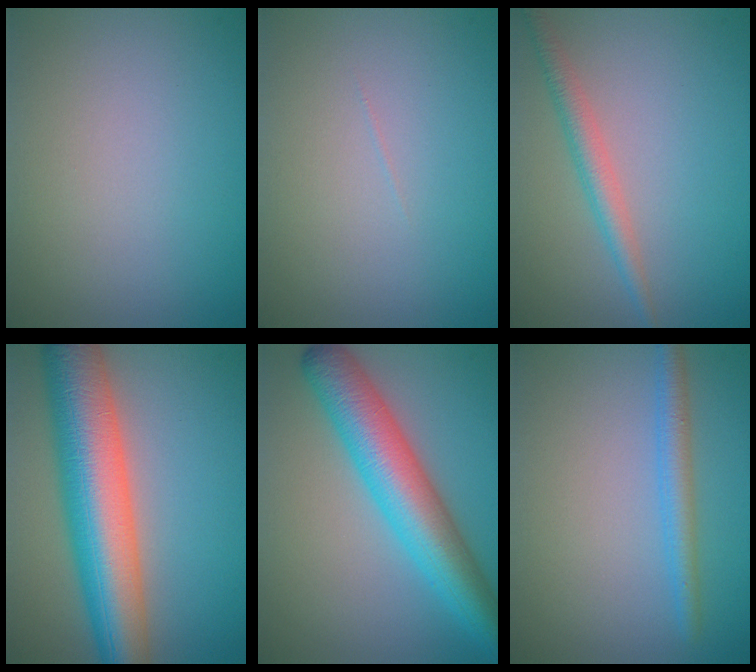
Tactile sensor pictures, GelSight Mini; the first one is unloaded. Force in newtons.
{"total": 0.0}
{"total": 2.5, "press": 2.5, "slide": 0.0}
{"total": 10.9, "press": 10.9, "slide": 0.3}
{"total": 8.1, "press": 8.1, "slide": 0.1}
{"total": 2.4, "press": 2.4, "slide": 0.2}